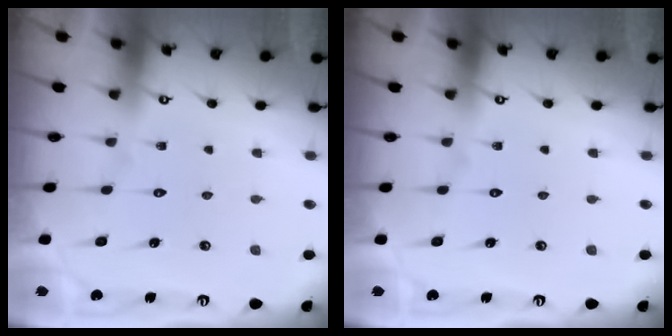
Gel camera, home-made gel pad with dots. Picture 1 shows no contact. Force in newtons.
{"total": 0.0}